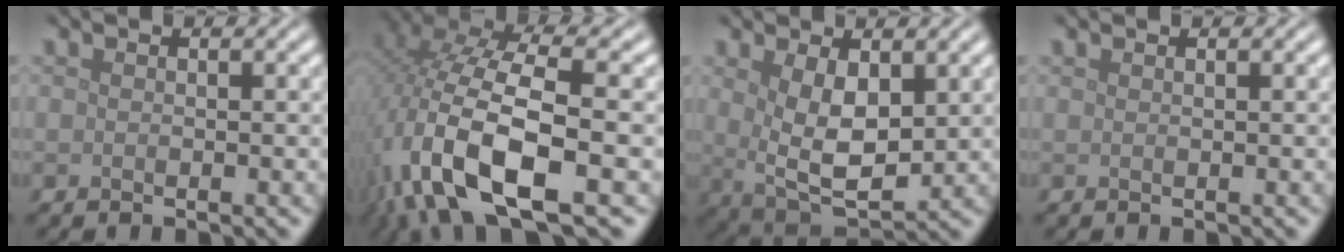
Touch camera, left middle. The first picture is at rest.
{"total": 12.6, "force": [-4.4, 5.0, 10.7], "torque": [-0.231, -0.012, -0.081]}
{"total": 5.4, "force": [1.1, 2.6, 4.6], "torque": [-0.093, -0.012, 0.028]}
{"total": 0.0}